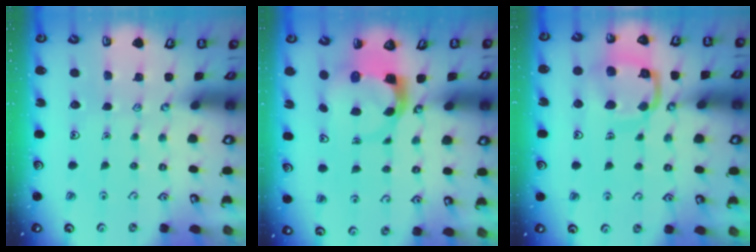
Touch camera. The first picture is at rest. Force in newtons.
{"total": 4.0, "press": 3.9, "slide": 0.6}
{"total": 13.8, "press": 13.7, "slide": 1.3}